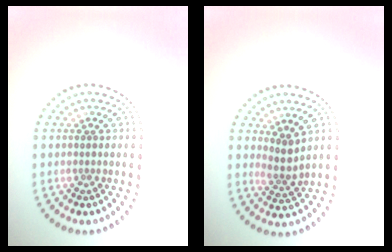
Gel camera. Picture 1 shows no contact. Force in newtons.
{"total": 2.0, "press": 1.5, "slide": 1.4}